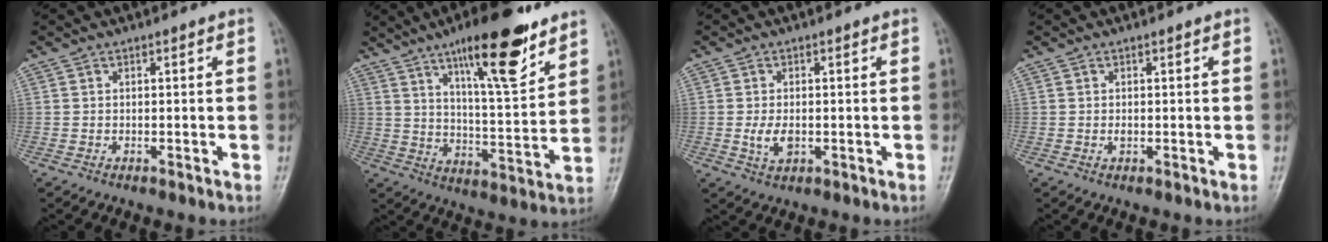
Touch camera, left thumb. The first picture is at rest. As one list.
[{"total": 17.3, "force": [10.8, 4.4, 12.7], "torque": [-0.173, -0.060, 0.176]}, {"total": 3.6, "force": [-0.4, 2.1, 2.8], "torque": [-0.056, -0.006, -0.006]}, {"total": 0.8, "force": [0.1, 0.5, 0.6], "torque": [-0.010, -0.001, 0.002]}]